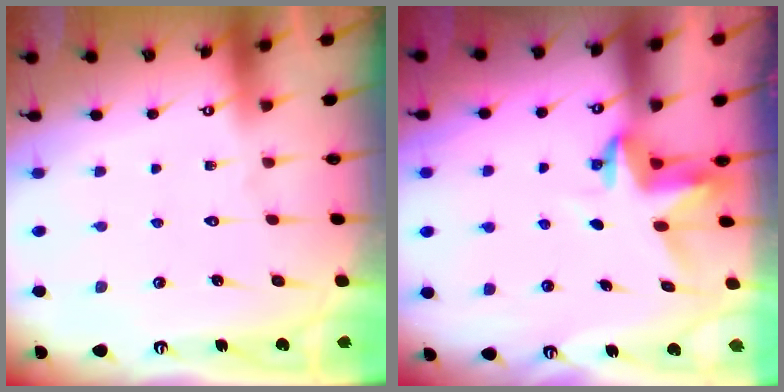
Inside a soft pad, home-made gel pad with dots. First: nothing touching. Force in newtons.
{"total": 3.7, "press": 3.7, "slide": 0.3}